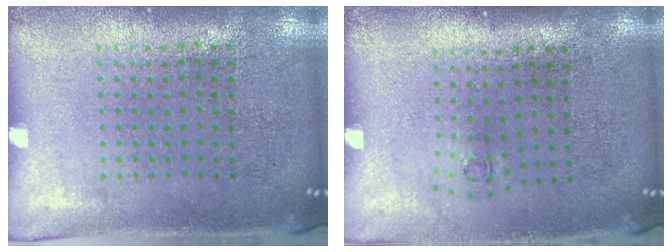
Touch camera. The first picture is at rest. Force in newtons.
{"total": 0.7, "press": 0.3, "slide": 0.7}